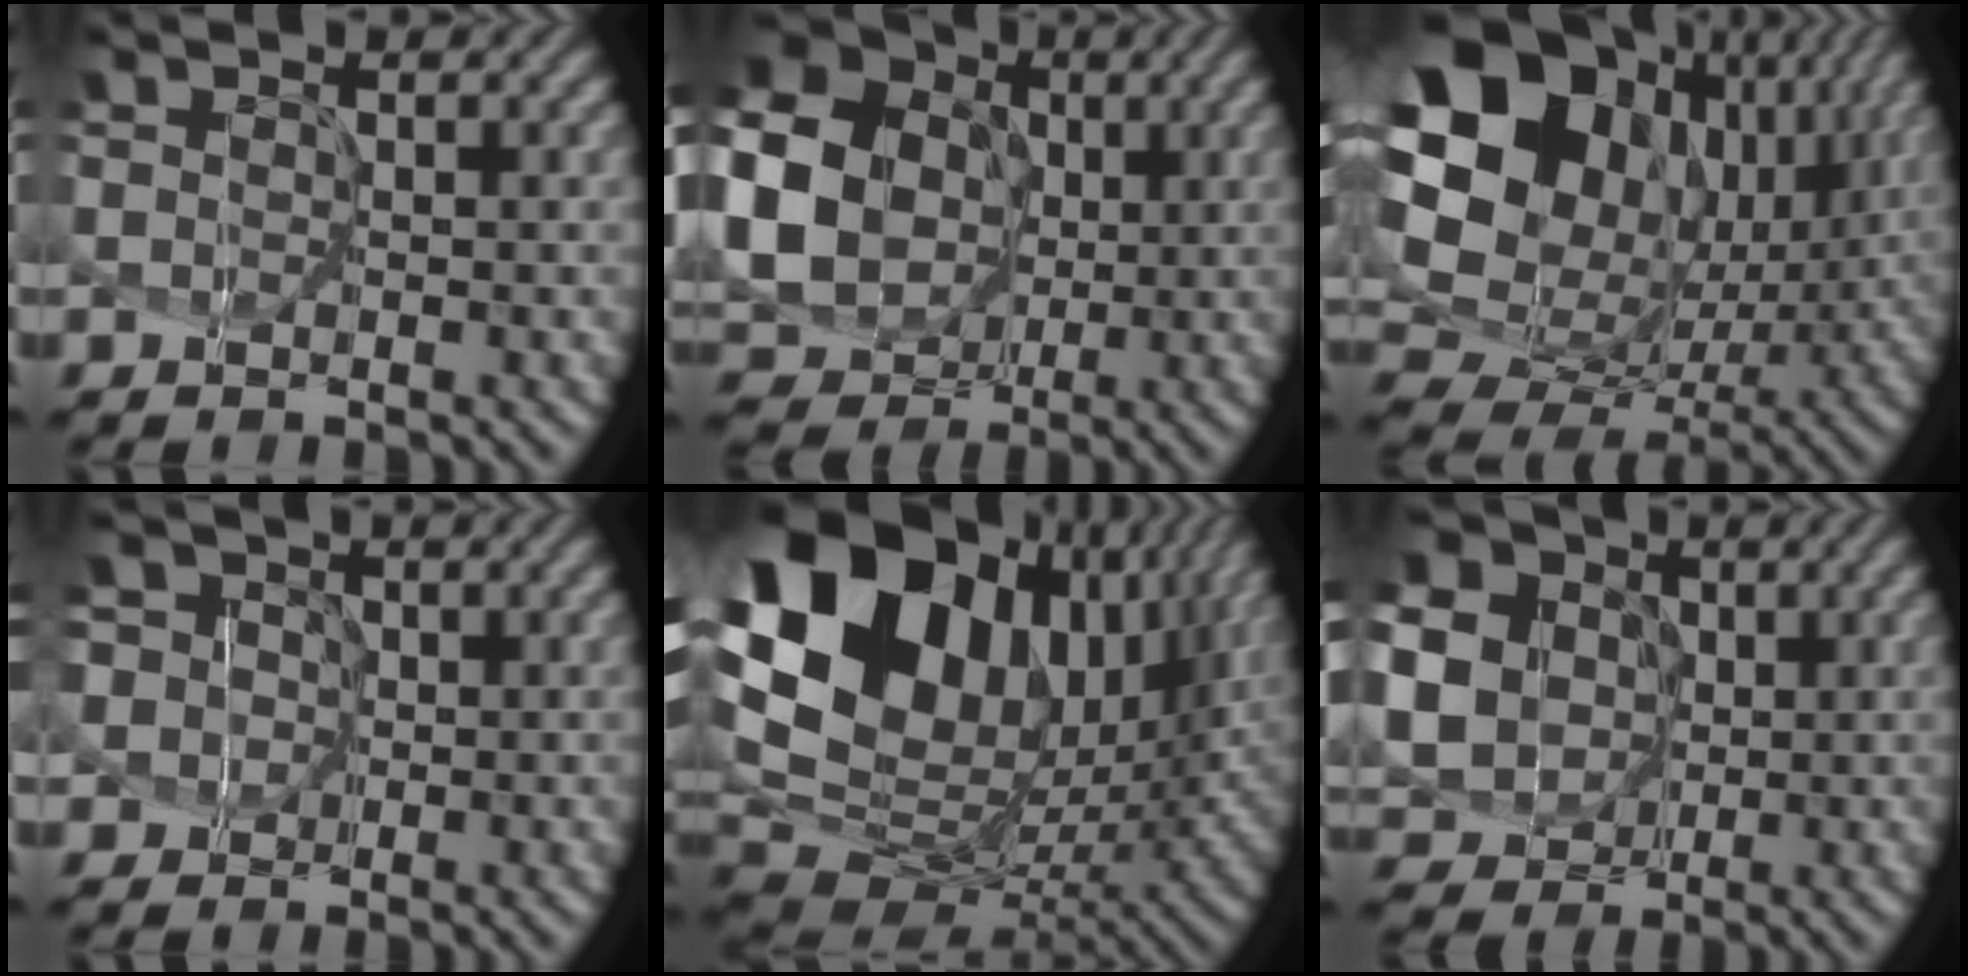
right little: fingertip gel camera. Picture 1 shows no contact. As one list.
[{"total": 18.6, "force": [2.5, 17.0, 7.0], "torque": [-0.216, 0.014, 0.009]}, {"total": 21.3, "force": [6.2, 16.7, 11.6], "torque": [-0.280, 0.029, 0.127]}, {"total": 7.2, "force": [1.9, 6.3, 3.1], "torque": [-0.062, 0.041, -0.007]}, {"total": 19.9, "force": [7.0, 12.9, 13.5], "torque": [-0.319, 0.029, 0.143]}, {"total": 13.3, "force": [1.8, 12.1, 5.3], "torque": [-0.195, 0.018, 0.017]}]